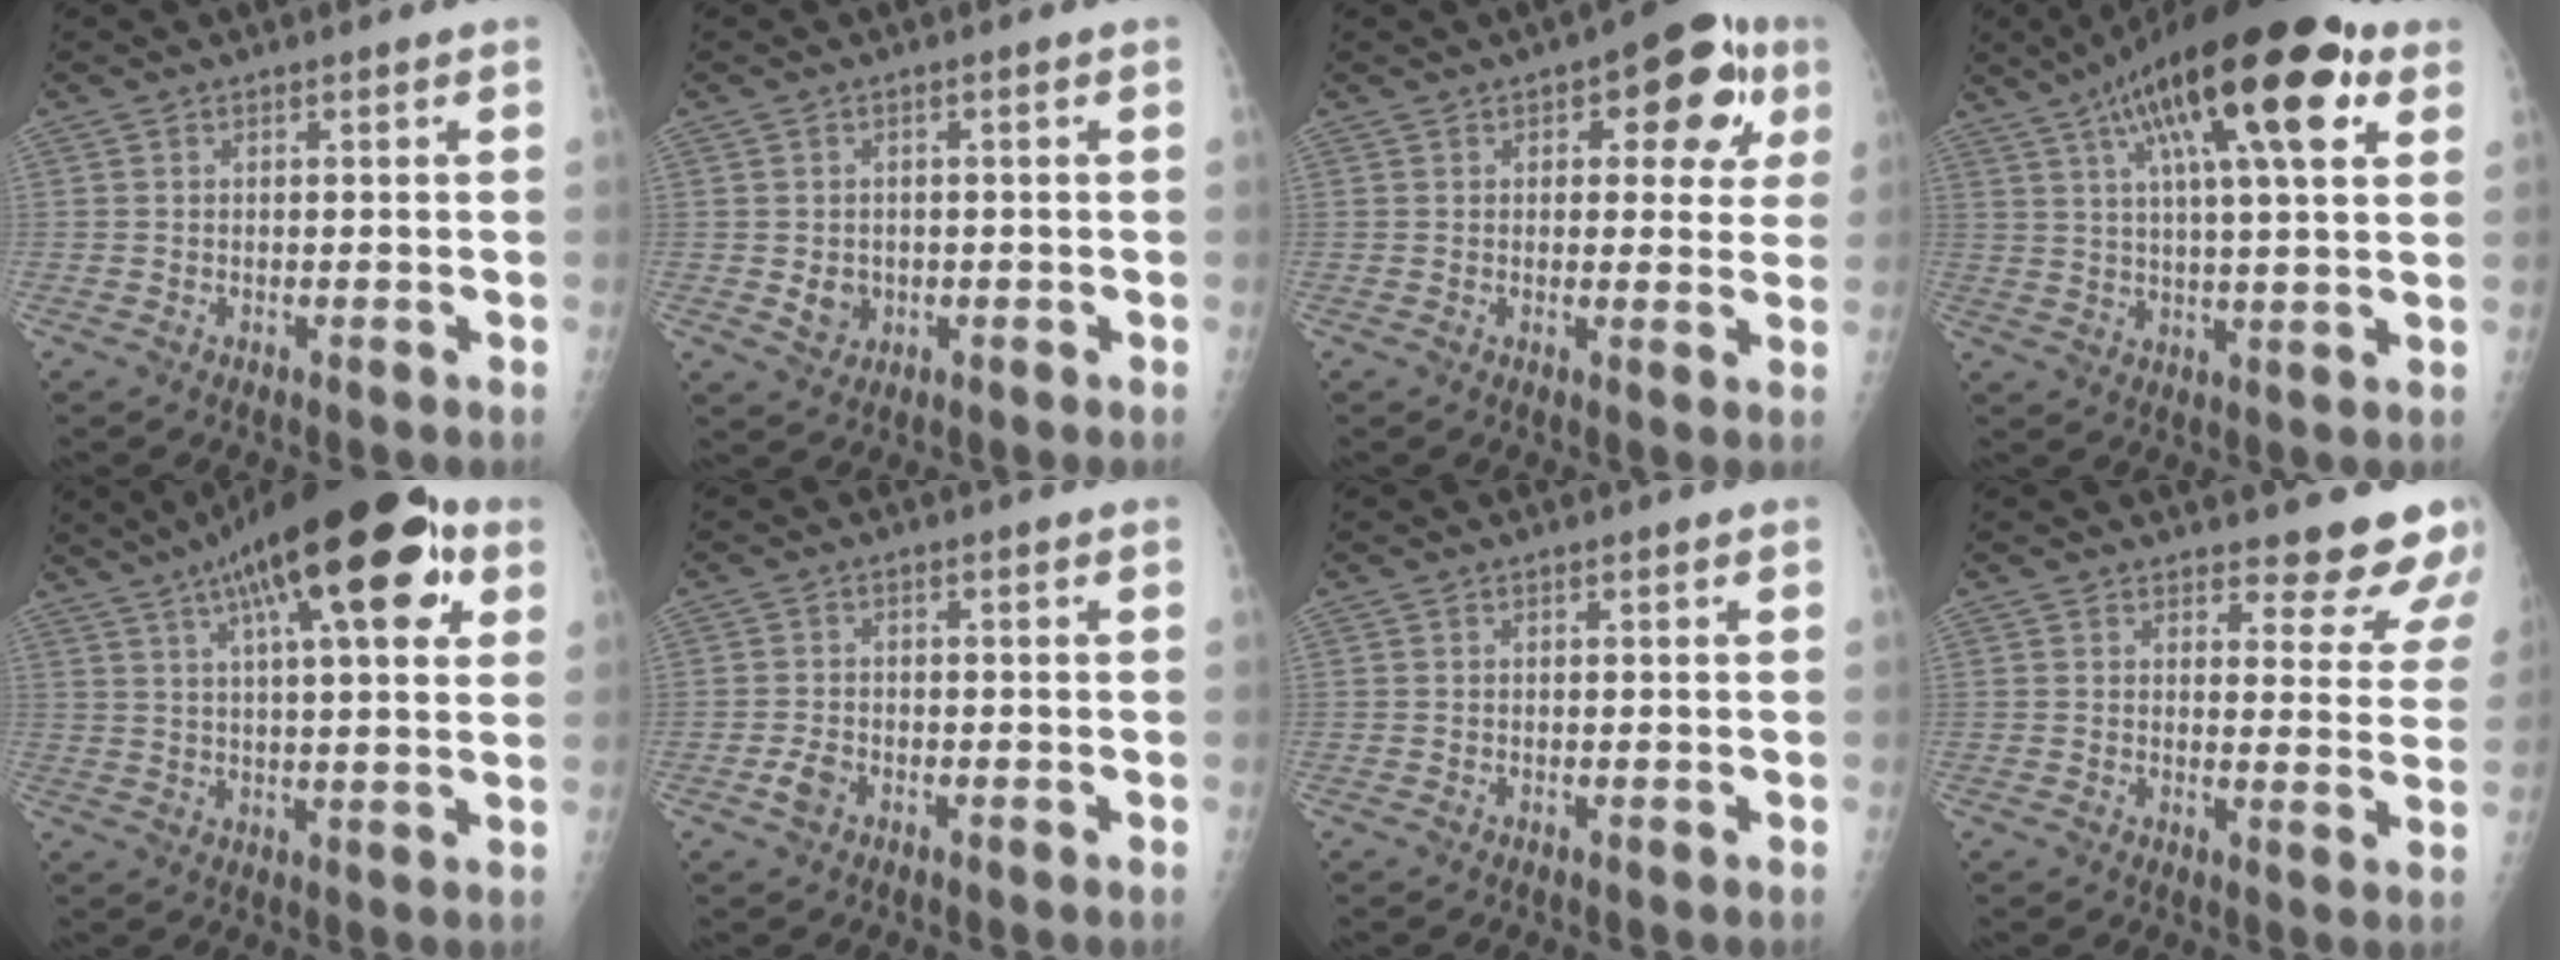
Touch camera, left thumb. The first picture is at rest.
{"total": 3.3, "force": [-0.4, 2.8, 1.5], "torque": [-0.013, 0.000, 0.003]}
{"total": 12.0, "force": [4.7, 5.8, 9.4], "torque": [-0.064, 0.006, 0.048]}
{"total": 23.5, "force": [10.8, 6.6, 19.8], "torque": [-0.308, 0.006, 0.168]}
{"total": 23.1, "force": [10.9, 7.1, 19.1], "torque": [-0.282, 0.006, 0.161]}
{"total": 2.7, "force": [-1.4, 1.7, 1.5], "torque": [-0.032, 0.007, -0.025]}
{"total": 0.0}
{"total": 10.8, "force": [10.0, 3.2, 2.6], "torque": [0.013, -0.073, 0.099]}